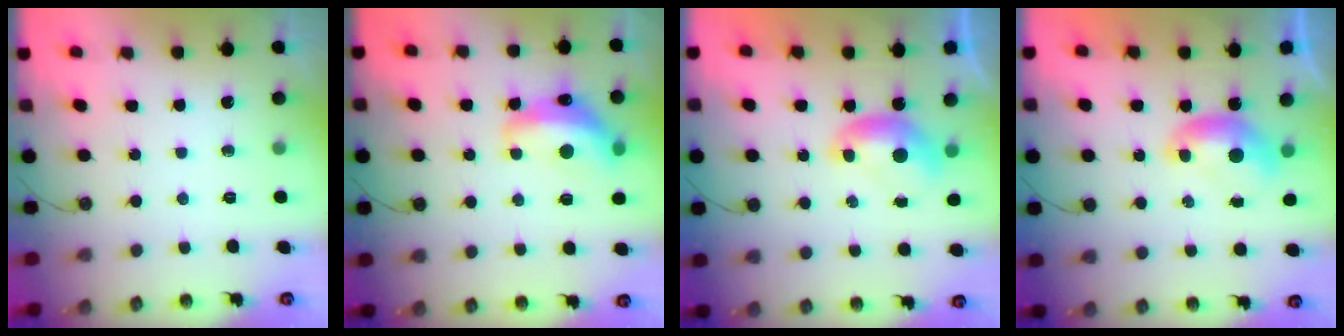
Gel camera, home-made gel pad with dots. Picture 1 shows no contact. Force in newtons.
{"total": 7.6, "press": 7.6, "slide": 0.8}
{"total": 0.0}
{"total": 0.0}